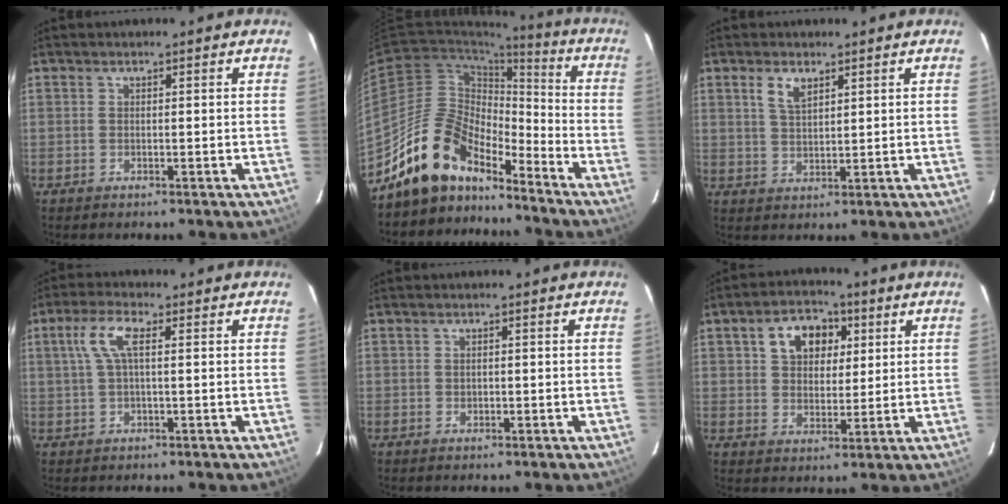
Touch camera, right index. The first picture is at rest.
{"total": 15.0, "force": [-12.6, 6.2, 5.2], "torque": [-0.108, 0.027, -0.225]}
{"total": 4.0, "force": [2.3, 1.9, 2.7], "torque": [-0.052, 0.003, 0.045]}
{"total": 6.0, "force": [1.4, 1.8, 5.5], "torque": [-0.111, 0.012, 0.029]}
{"total": 0.7, "force": [0.0, 0.7, 0.2], "torque": [0.000, 0.001, 0.001]}
{"total": 9.3, "force": [3.5, 6.7, 5.6], "torque": [-0.102, 0.029, 0.061]}